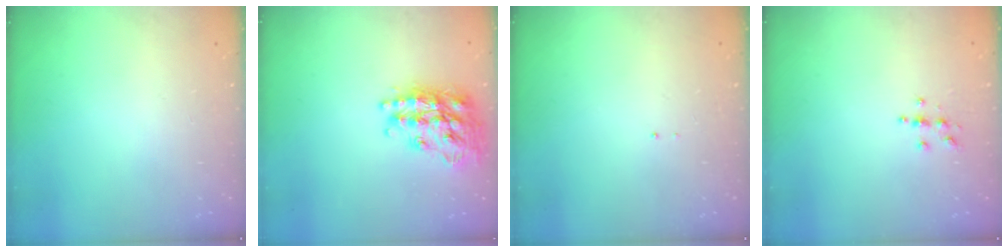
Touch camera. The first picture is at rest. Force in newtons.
{"total": 21.9, "press": 21.8, "slide": 1.8}
{"total": 0.7, "press": 0.7, "slide": 0.1}
{"total": 3.8, "press": 3.8, "slide": 0.4}